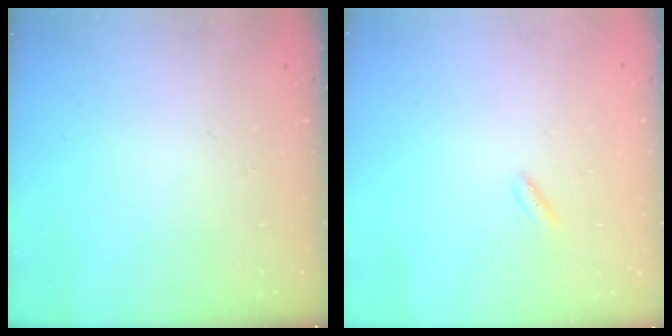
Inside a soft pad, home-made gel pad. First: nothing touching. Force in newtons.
{"total": 1.8, "press": 1.6, "slide": 0.8}